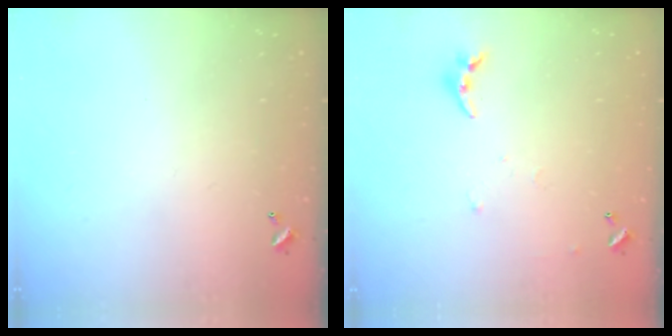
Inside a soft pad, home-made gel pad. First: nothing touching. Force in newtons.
{"total": 4.1, "press": 4.1, "slide": 0.4}